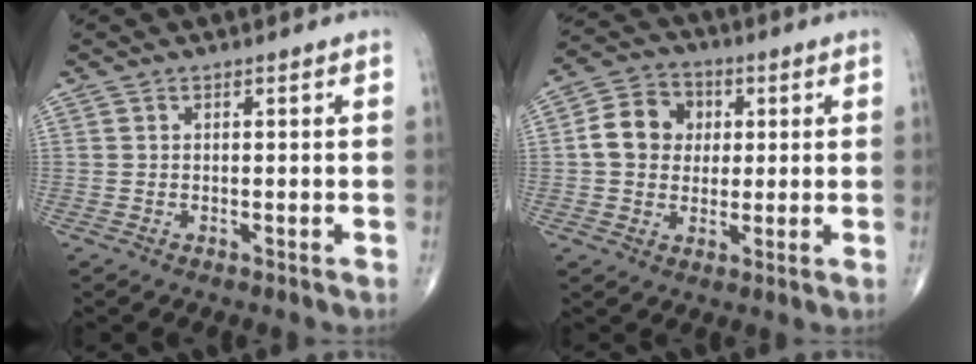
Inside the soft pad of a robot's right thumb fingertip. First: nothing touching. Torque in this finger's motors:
{"motor_torque": [1.05, 0.95, 0.63, 0.01, 0.03]}